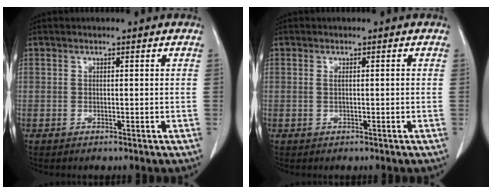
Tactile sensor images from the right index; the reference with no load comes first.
{"total": 1.1, "force": [0.0, 0.2, 1.1], "torque": [-0.020, 0.000, 0.001]}